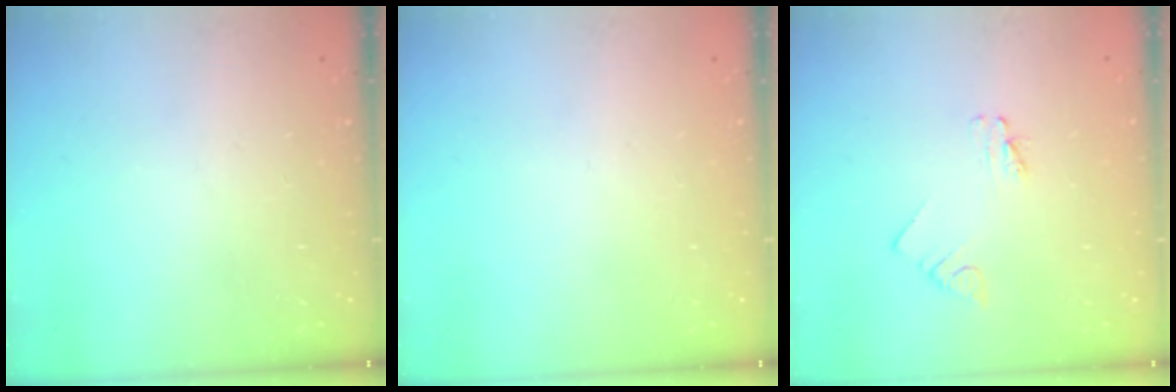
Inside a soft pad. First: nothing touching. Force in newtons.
{"total": 0.0}
{"total": 1.6, "press": 1.6, "slide": 0.2}